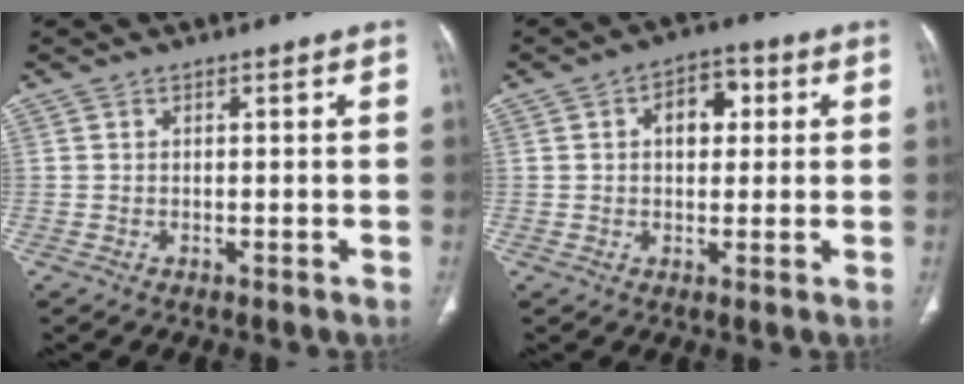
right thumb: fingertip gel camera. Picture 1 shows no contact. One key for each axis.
{"total": 6.9, "fx": 1.6, "fy": 4.5, "fz": 5.0, "tx": -0.048, "ty": 0.010, "tz": 0.019}